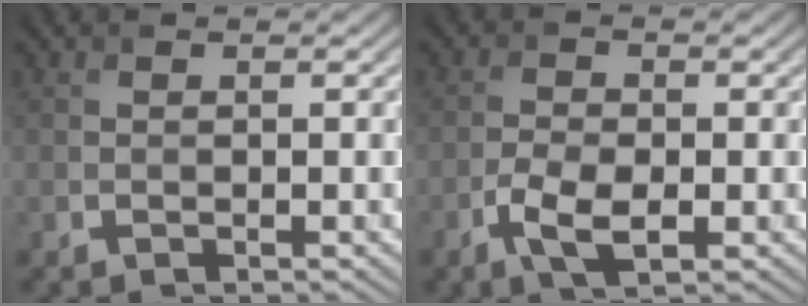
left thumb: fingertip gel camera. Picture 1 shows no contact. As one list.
[{"total": 4.4, "force": [-1.9, 2.0, 3.5], "torque": [-0.077, -0.003, -0.039]}]